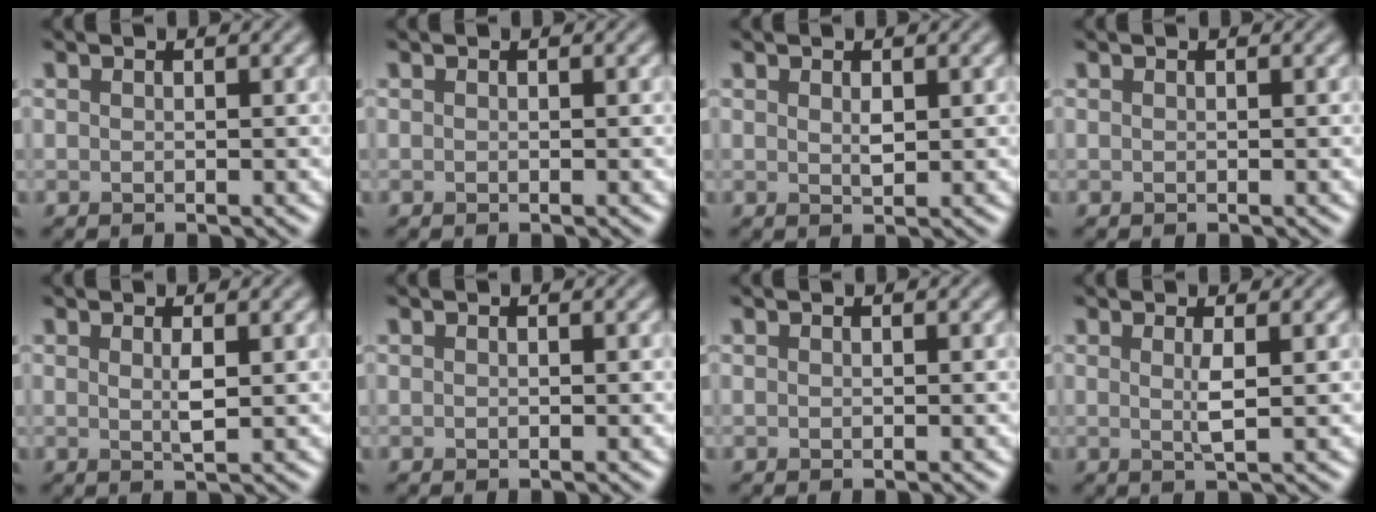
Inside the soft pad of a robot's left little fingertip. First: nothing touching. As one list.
[{"total": 0.0}, {"total": 0.6, "force": [0.2, 0.1, 0.5], "torque": [-0.018, -0.001, 0.011]}, {"total": 0.0}, {"total": 1.1, "force": [0.2, 0.2, 1.0], "torque": [-0.024, -0.004, 0.007]}, {"total": 0.0}, {"total": 0.0}, {"total": 1.4, "force": [0.1, 0.2, 1.4], "torque": [-0.028, -0.004, 0.002]}]